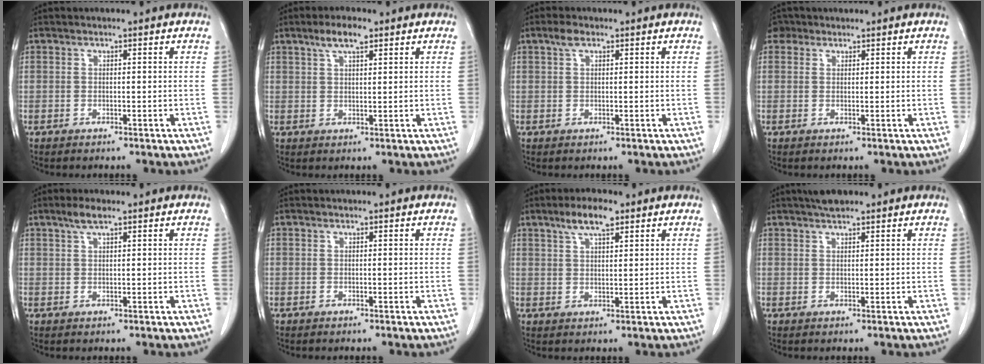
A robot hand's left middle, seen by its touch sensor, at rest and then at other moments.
{"total": 4.2, "force": [2.8, 1.0, 3.0], "torque": [-0.063, 0.007, 0.051]}
{"total": 1.7, "force": [1.1, 0.8, 1.1], "torque": [-0.025, 0.010, 0.020]}
{"total": 2.0, "force": [1.4, 1.5, 0.1], "torque": [0.001, 0.010, 0.022]}
{"total": 2.5, "force": [1.8, 0.4, 1.7], "torque": [-0.040, 0.006, 0.035]}
{"total": 0.0}
{"total": 5.4, "force": [3.5, 1.4, 3.8], "torque": [-0.076, 0.008, 0.062]}
{"total": 3.0, "force": [2.4, 0.7, 1.6], "torque": [-0.032, 0.010, 0.042]}